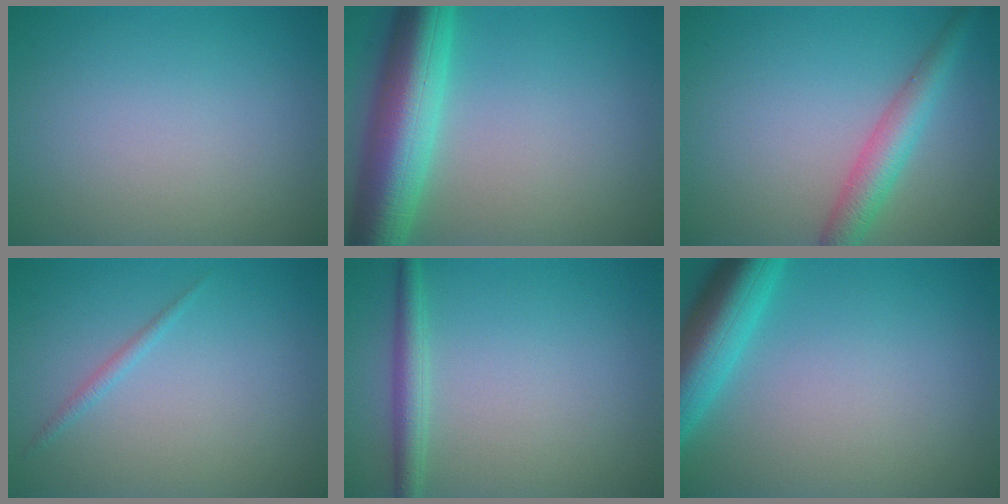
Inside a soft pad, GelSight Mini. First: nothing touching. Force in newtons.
{"total": 9.2, "press": 9.2, "slide": 0.2}
{"total": 3.6, "press": 3.6, "slide": 0.1}
{"total": 0.8, "press": 0.8, "slide": 0.1}
{"total": 2.2, "press": 2.2, "slide": 0.0}
{"total": 6.6, "press": 6.5, "slide": 0.4}